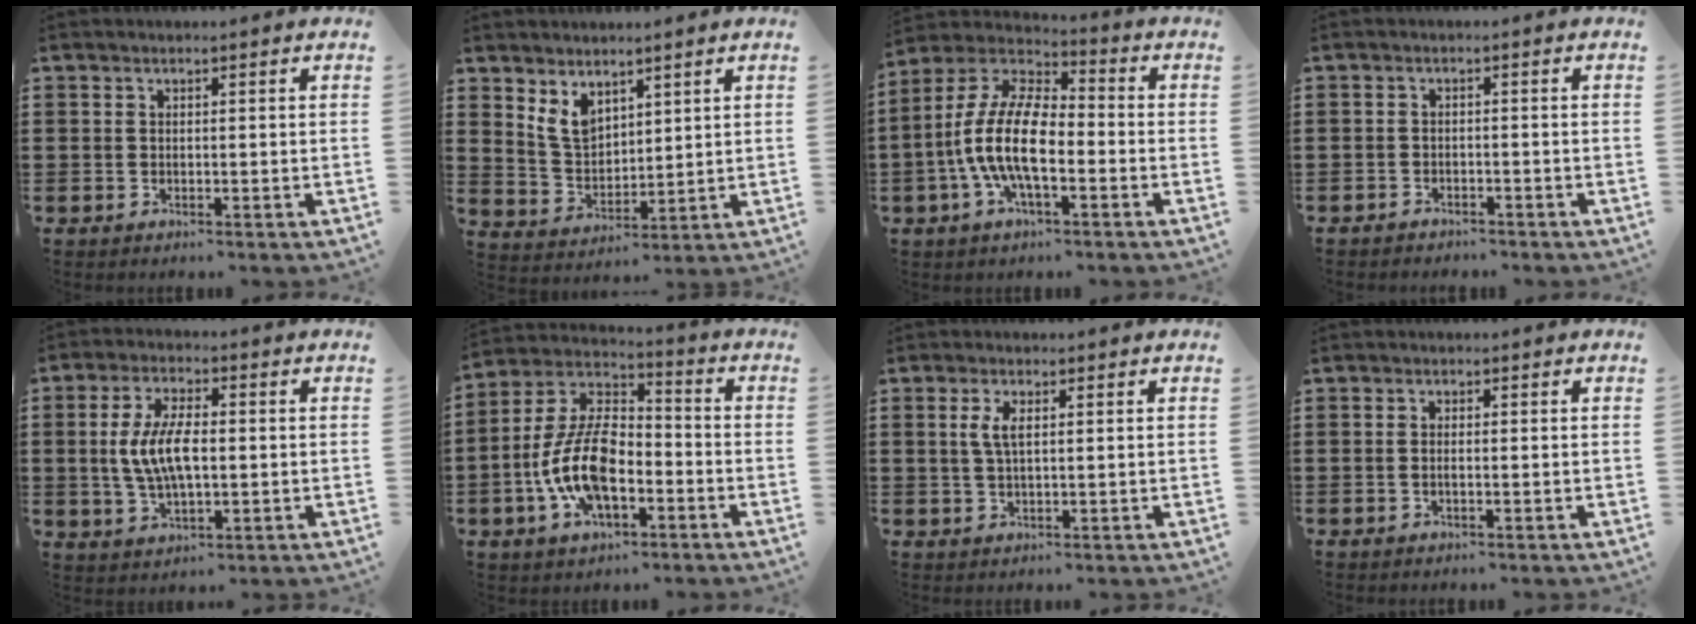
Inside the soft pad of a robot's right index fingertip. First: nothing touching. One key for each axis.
{"total": 5.5, "fx": 3.7, "fy": 3.2, "fz": 2.5, "tx": -0.063, "ty": -0.001, "tz": 0.070}
{"total": 12.2, "fx": -2.9, "fy": 5.0, "fz": 10.7, "tx": -0.258, "ty": -0.011, "tz": -0.065}
{"total": 1.5, "fx": -1.5, "fy": 0.4, "fz": -0.1, "tx": -0.003, "ty": 0.003, "tz": -0.033}
{"total": 7.8, "fx": 0.0, "fy": 3.2, "fz": 7.1, "tx": -0.159, "ty": 0.000, "tz": -0.008}
{"total": 11.8, "fx": -4.0, "fy": 5.9, "fz": 9.4, "tx": -0.228, "ty": 0.000, "tz": -0.080}
{"total": 3.0, "fx": 0.7, "fy": 1.0, "fz": 2.8, "tx": -0.057, "ty": 0.006, "tz": 0.010}
{"total": 0.7, "fx": -0.3, "fy": 0.1, "fz": 0.6, "tx": -0.011, "ty": -0.001, "tz": -0.006}